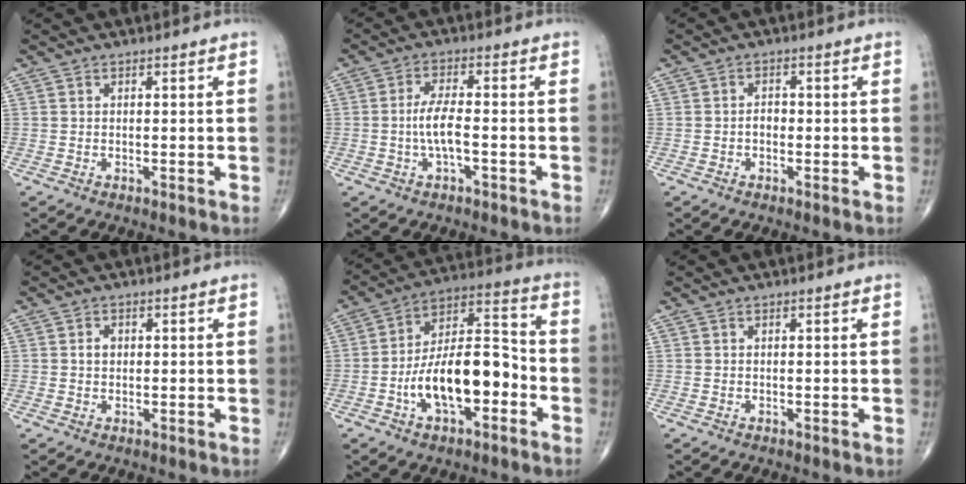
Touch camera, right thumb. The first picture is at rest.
{"total": 7.0, "force": [-1.4, 2.2, 6.5], "torque": [-0.146, 0.020, -0.028]}
{"total": 1.8, "force": [-0.5, 1.3, 1.1], "torque": [-0.009, 0.006, -0.012]}
{"total": 1.7, "force": [0.3, 1.4, 0.9], "torque": [-0.008, 0.003, 0.005]}
{"total": 16.7, "force": [-4.9, 8.0, 13.8], "torque": [-0.218, 0.047, -0.085]}
{"total": 0.0}